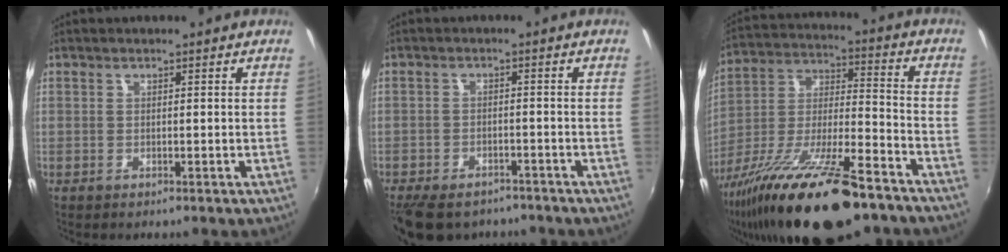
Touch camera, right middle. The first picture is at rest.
{"total": 10.0, "force": [-7.8, 4.7, 4.3], "torque": [-0.103, -0.014, -0.118]}
{"total": 24.8, "force": [-16.7, 5.9, 17.4], "torque": [-0.312, -0.043, -0.280]}